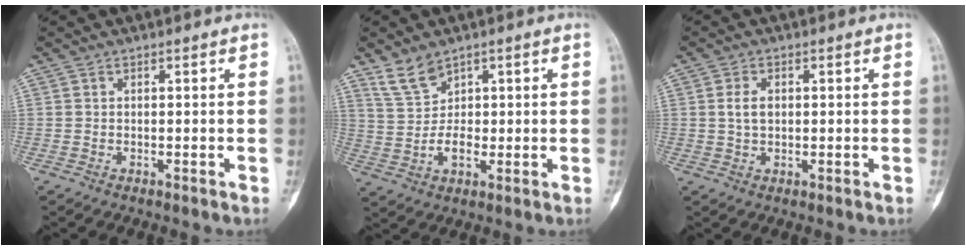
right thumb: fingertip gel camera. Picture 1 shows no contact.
{"total": 6.1, "force": [3.5, 4.1, 2.9], "torque": [-0.041, -0.020, 0.079]}
{"total": 3.1, "force": [0.4, 1.9, 2.3], "torque": [-0.040, 0.003, 0.008]}